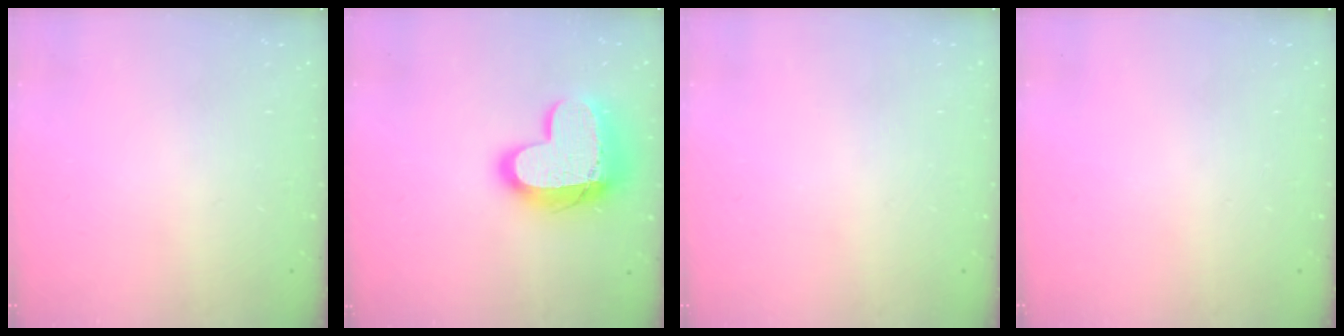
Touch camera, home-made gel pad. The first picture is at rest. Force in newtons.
{"total": 17.4, "press": 17.3, "slide": 1.5}
{"total": 0.0}
{"total": 0.0}